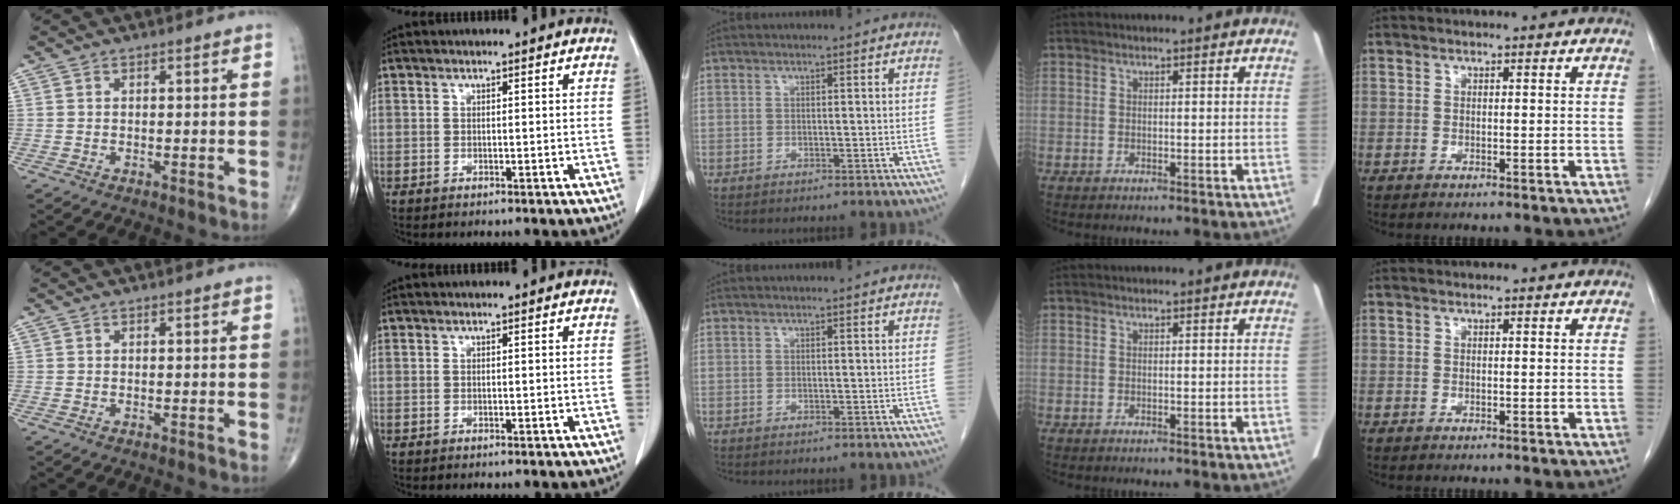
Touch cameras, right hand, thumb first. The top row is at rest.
{}